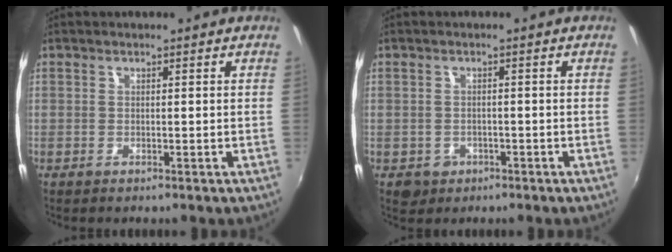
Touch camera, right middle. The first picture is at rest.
{"total": 3.6, "force": [-1.4, 3.2, 1.0], "torque": [-0.029, -0.004, -0.015]}